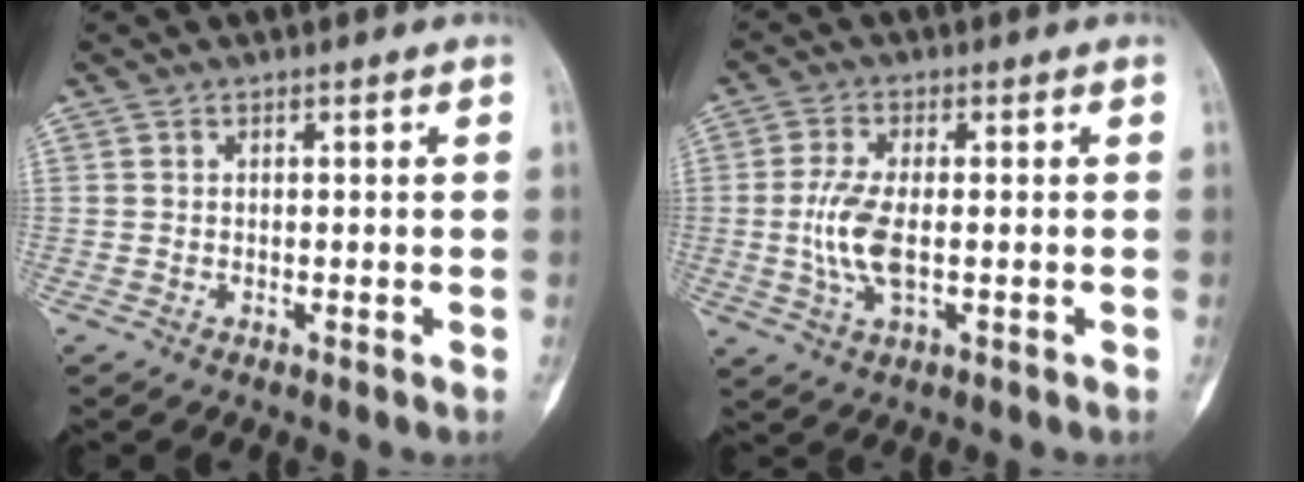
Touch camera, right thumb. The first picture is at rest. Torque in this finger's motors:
{"motor_torque": [1.10, 1.54, 0.77, -0.56, 0.50]}